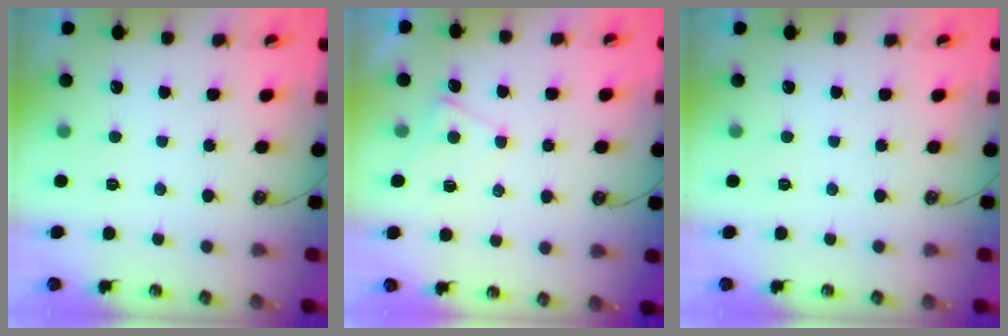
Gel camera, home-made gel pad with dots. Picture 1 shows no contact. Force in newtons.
{"total": 2.6, "press": 2.6, "slide": 0.3}
{"total": 0.0}